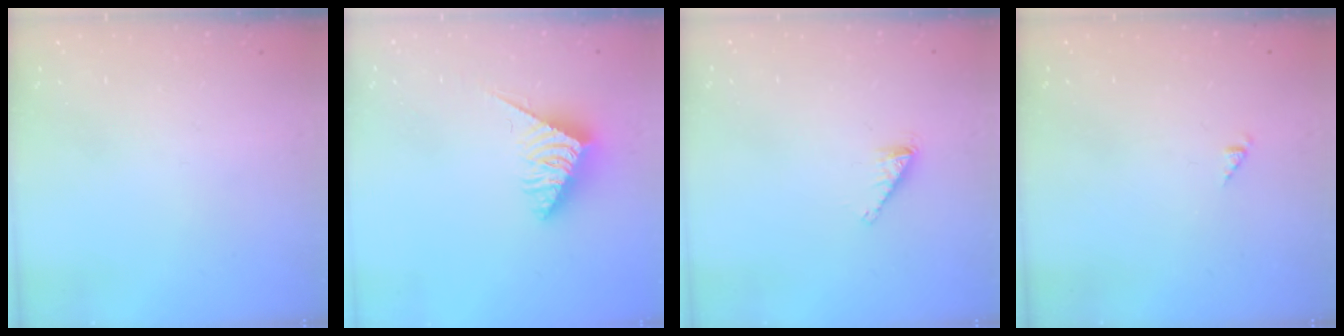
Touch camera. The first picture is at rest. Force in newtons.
{"total": 4.8, "press": 4.8, "slide": 0.5}
{"total": 1.8, "press": 1.8, "slide": 0.1}
{"total": 0.8, "press": 0.8, "slide": 0.2}